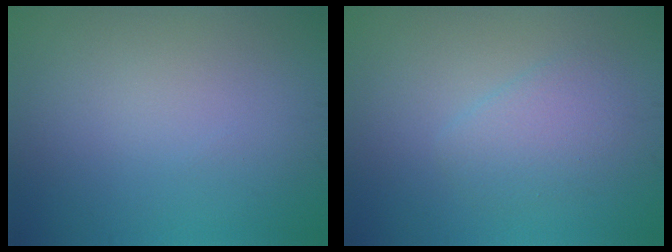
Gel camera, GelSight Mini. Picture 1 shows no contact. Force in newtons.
{"total": 2.4, "press": 2.4, "slide": 0.2}